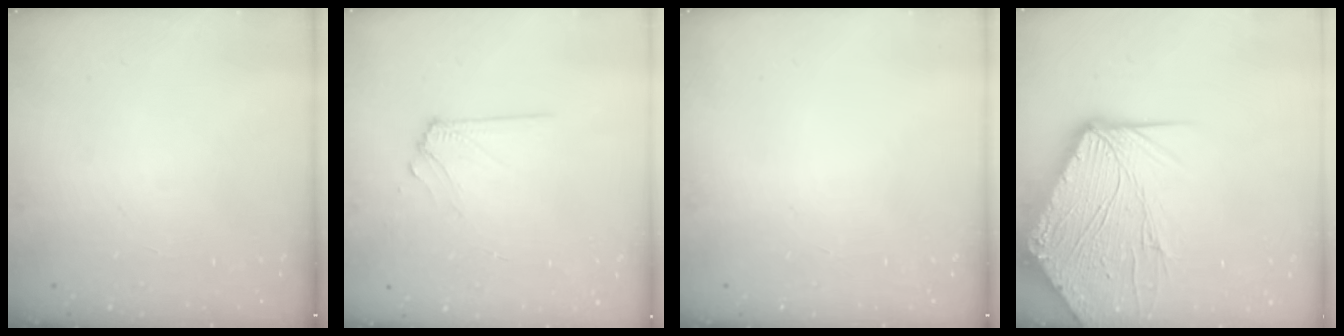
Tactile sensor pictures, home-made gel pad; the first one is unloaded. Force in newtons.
{"total": 6.2, "press": 6.2, "slide": 0.9}
{"total": 0.0}
{"total": 17.4, "press": 17.2, "slide": 2.1}